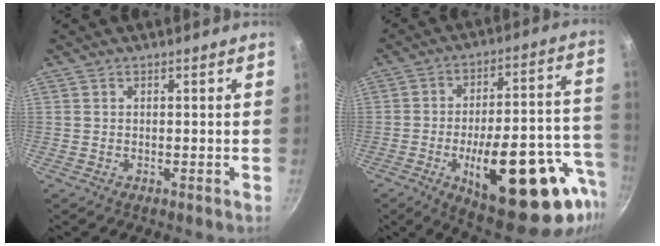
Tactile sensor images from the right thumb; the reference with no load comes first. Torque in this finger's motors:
{"motor_torque": [2.75, 2.26, 2.27, -0.49, 0.23]}